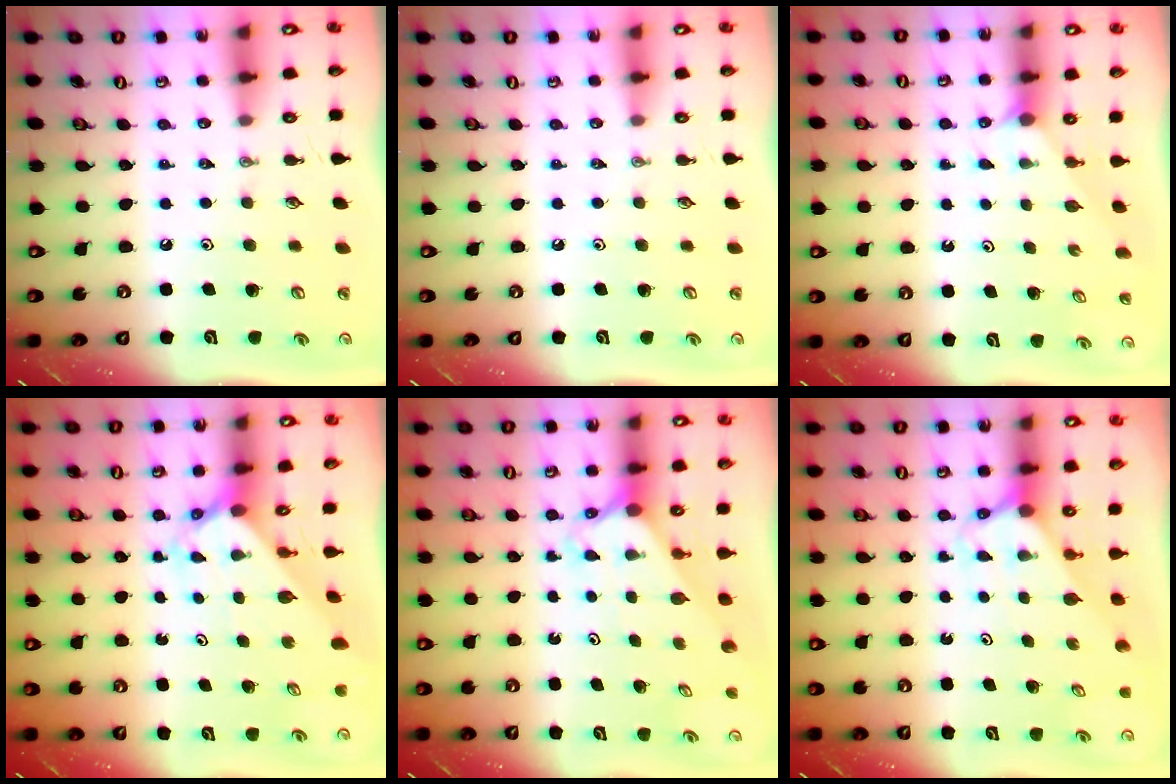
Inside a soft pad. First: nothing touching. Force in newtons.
{"total": 0.0}
{"total": 1.4, "press": 1.4, "slide": 0.1}
{"total": 2.2, "press": 2.2, "slide": 0.2}
{"total": 2.4, "press": 2.4, "slide": 0.2}
{"total": 2.4, "press": 2.4, "slide": 0.1}